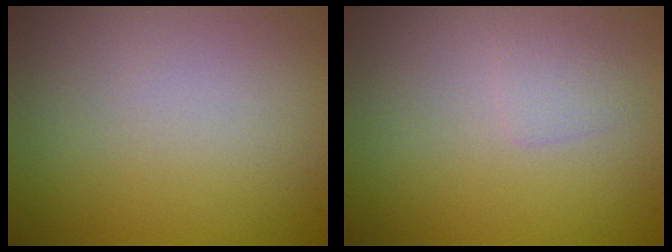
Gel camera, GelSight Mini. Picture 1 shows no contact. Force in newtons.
{"total": 1.1, "press": 1.1, "slide": 0.0}